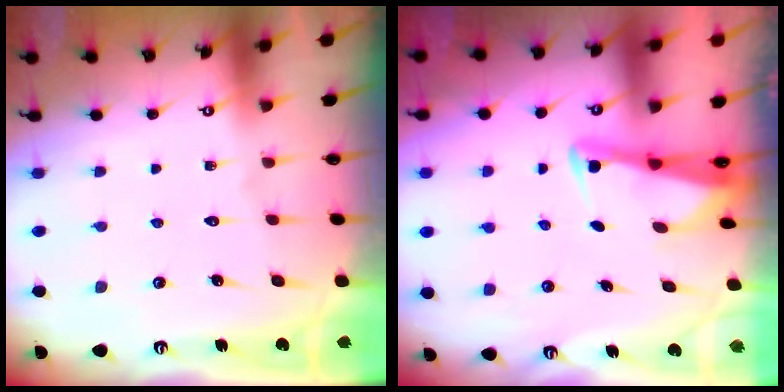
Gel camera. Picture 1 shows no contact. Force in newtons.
{"total": 2.7, "press": 2.7, "slide": 0.3}